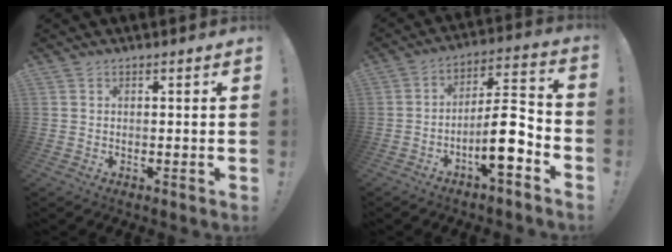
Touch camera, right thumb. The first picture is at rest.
{"total": 12.8, "force": [-5.5, 3.5, 11.0], "torque": [-0.183, 0.029, -0.089]}